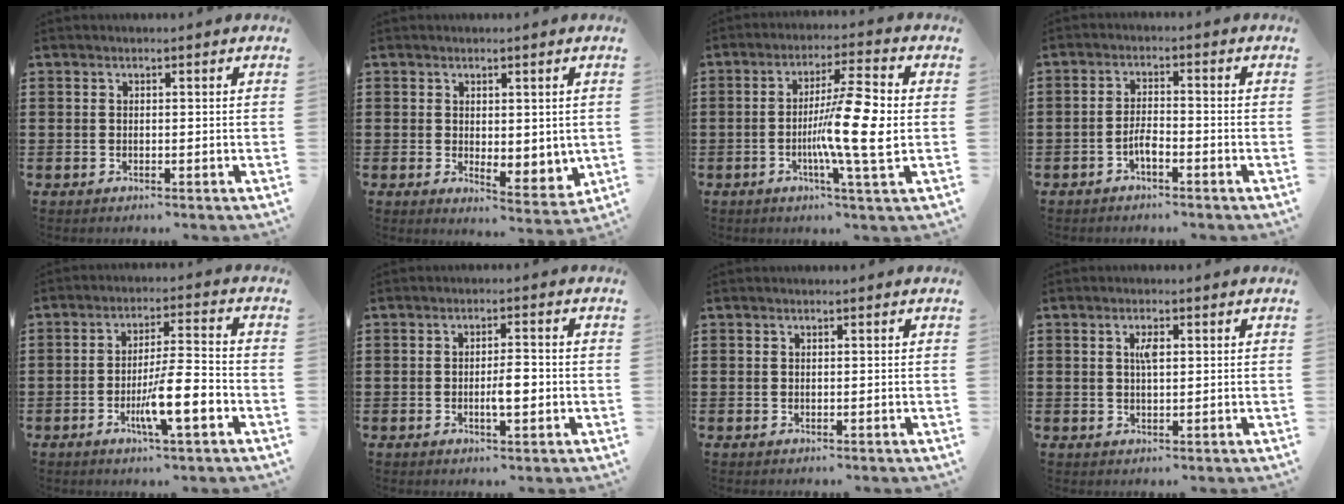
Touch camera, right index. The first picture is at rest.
{"total": 2.7, "force": [1.4, 1.8, 1.5], "torque": [-0.019, -0.005, 0.024]}
{"total": 10.7, "force": [-1.1, 0.5, 10.6], "torque": [-0.181, -0.007, -0.027]}
{"total": 2.8, "force": [-1.7, 0.7, 2.2], "torque": [-0.046, 0.003, -0.034]}
{"total": 8.7, "force": [-3.3, 1.3, 7.9], "torque": [-0.147, -0.006, -0.059]}
{"total": 3.8, "force": [-0.7, 1.1, 3.6], "torque": [-0.061, 0.003, -0.012]}
{"total": 0.0}
{"total": 2.4, "force": [0.6, 0.8, 2.2], "torque": [-0.038, 0.002, 0.006]}